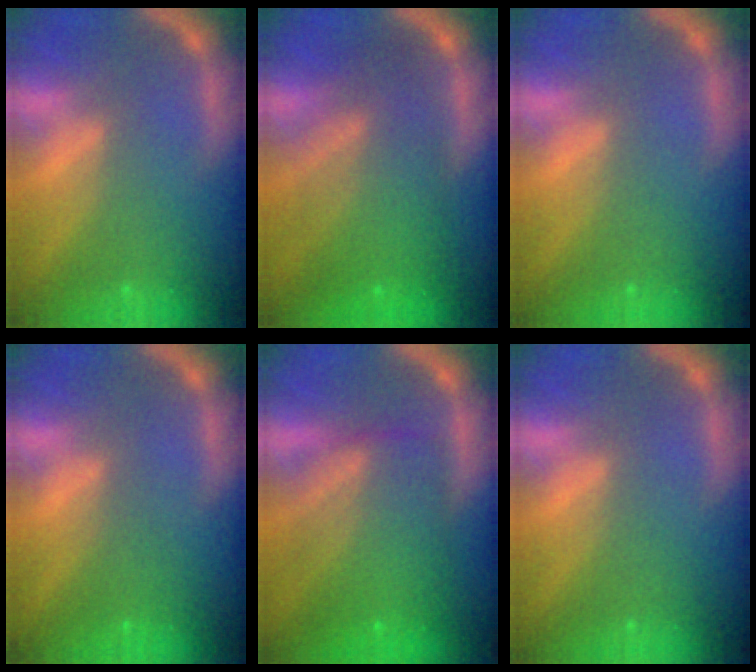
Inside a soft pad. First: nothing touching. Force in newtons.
{"total": 9.0}
{"total": 0.0}
{"total": 1.4}
{"total": 9.0}
{"total": 0.0}